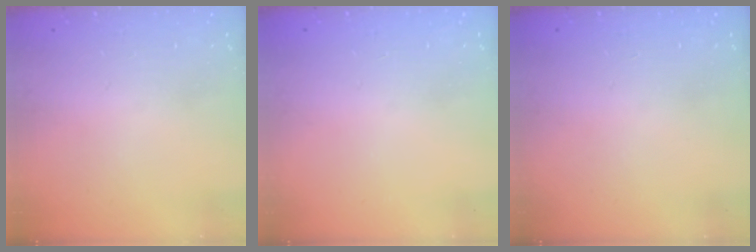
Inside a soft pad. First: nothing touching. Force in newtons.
{"total": 0.0}
{"total": 0.0}